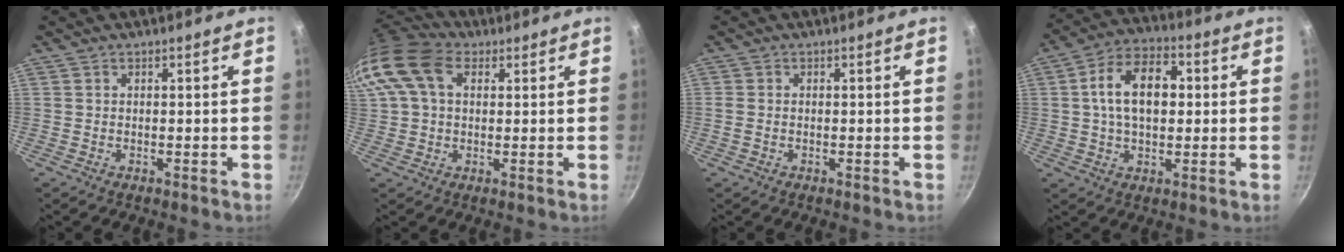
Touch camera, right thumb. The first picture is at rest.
{"total": 15.1, "force": [4.6, 10.4, 9.9], "torque": [-0.201, 0.024, 0.072]}
{"total": 1.4, "force": [-0.3, 1.1, 0.8], "torque": [-0.017, 0.001, -0.009]}
{"total": 12.9, "force": [1.6, 8.1, 10.0], "torque": [-0.141, 0.024, 0.015]}